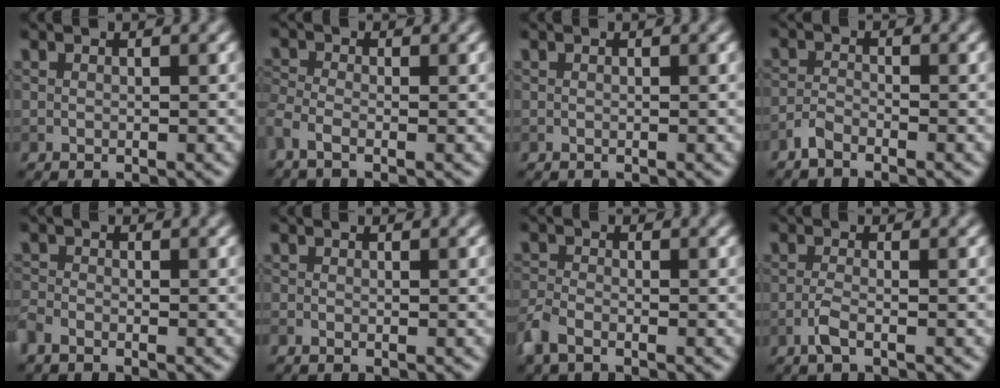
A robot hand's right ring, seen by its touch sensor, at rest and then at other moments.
{"total": 2.2, "force": [-1.3, 0.8, 1.6], "torque": [-0.039, -0.009, -0.040]}
{"total": 0.0}
{"total": 1.6, "force": [-1.3, 0.4, 0.7], "torque": [-0.017, 0.003, -0.033]}
{"total": 1.9, "force": [-1.4, 0.9, 0.8], "torque": [-0.018, -0.002, -0.039]}
{"total": 0.6, "force": [-0.4, 0.2, 0.4], "torque": [-0.007, -0.004, -0.008]}
{"total": 2.9, "force": [-2.0, 1.3, 1.5], "torque": [-0.039, -0.006, -0.055]}
{"total": 1.8, "force": [-0.9, 0.4, 1.5], "torque": [-0.031, 0.003, -0.024]}